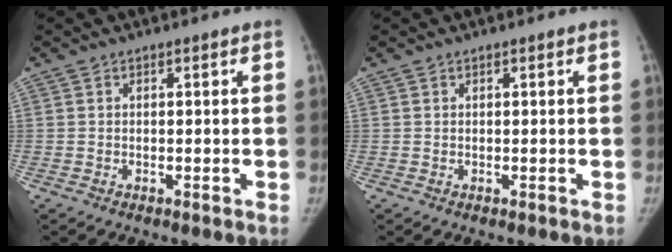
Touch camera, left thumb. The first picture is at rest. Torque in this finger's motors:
{"motor_torque": [0.00, 0.00, 0.05, -0.09, 0.01]}